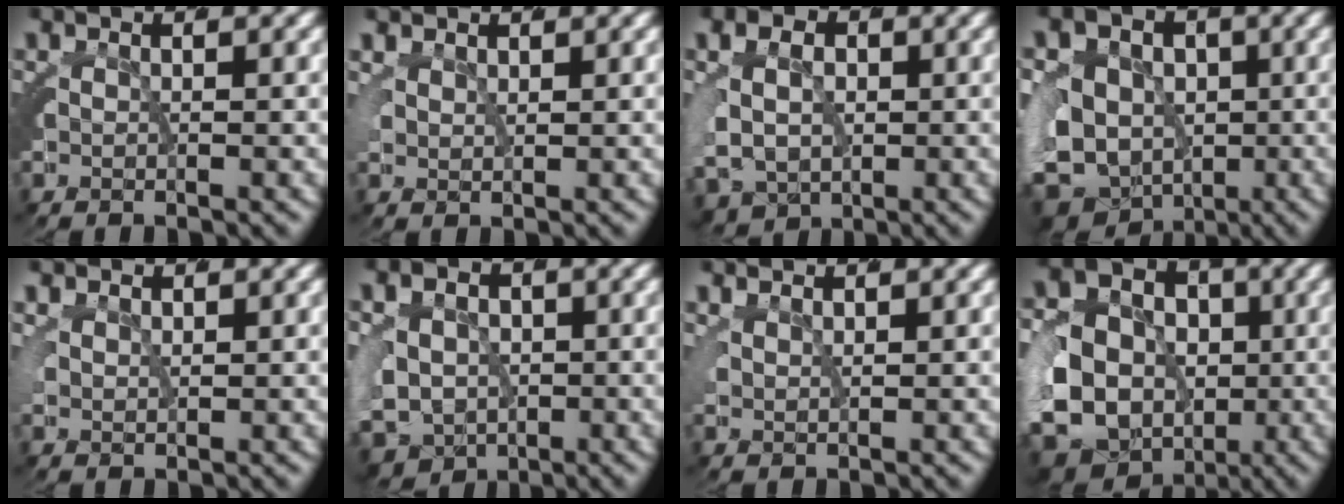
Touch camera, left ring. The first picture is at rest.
{"total": 1.8, "force": [1.5, 0.6, 0.7], "torque": [-0.016, 0.002, 0.031]}
{"total": 7.8, "force": [-1.8, 6.4, 4.1], "torque": [-0.083, -0.040, -0.016]}
{"total": 16.1, "force": [-4.1, 14.4, 6.0], "torque": [-0.158, -0.067, -0.070]}
{"total": 1.7, "force": [1.3, 0.8, 0.8], "torque": [-0.018, 0.001, 0.028]}
{"total": 10.5, "force": [-3.2, 9.1, 4.1], "torque": [-0.094, -0.049, -0.046]}
{"total": 1.9, "force": [1.7, 0.3, 0.6], "torque": [-0.008, 0.007, 0.031]}
{"total": 19.3, "force": [-4.2, 17.1, 7.8], "torque": [-0.201, -0.077, -0.071]}